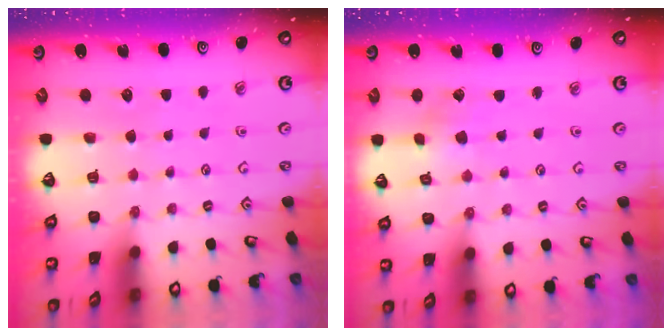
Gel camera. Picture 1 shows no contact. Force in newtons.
{"total": 1.7, "press": 1.7, "slide": 0.1}